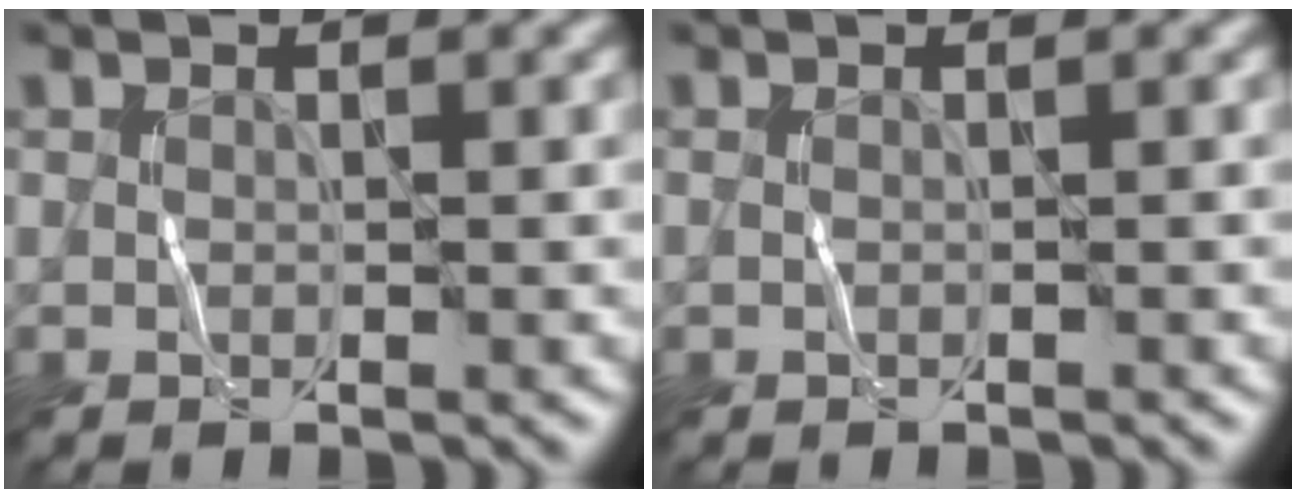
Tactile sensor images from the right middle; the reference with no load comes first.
{"total": 0.0}